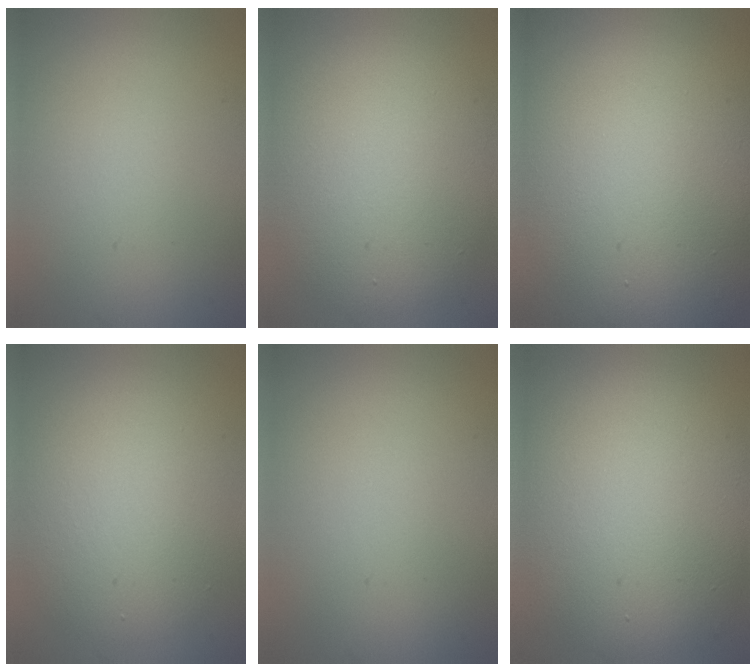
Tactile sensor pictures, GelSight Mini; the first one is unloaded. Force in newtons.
{"total": 9.3, "press": 9.3, "slide": 0.6}
{"total": 22.6, "press": 22.5, "slide": 0.6}
{"total": 5.8, "press": 5.8, "slide": 0.5}
{"total": 0.0}
{"total": 11.3, "press": 11.3, "slide": 0.8}